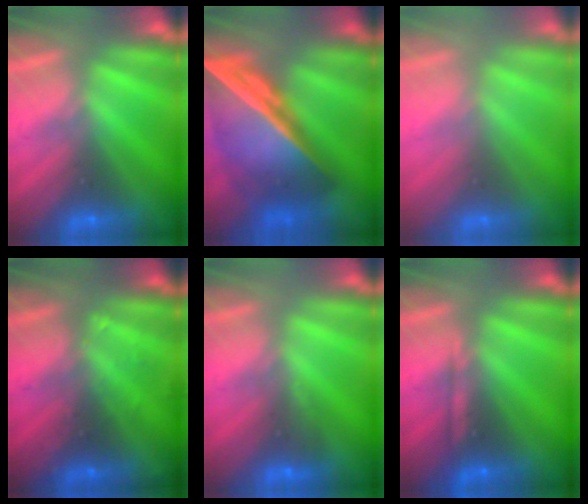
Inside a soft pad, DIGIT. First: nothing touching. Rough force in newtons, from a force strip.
{"total": 7.3}
{"total": 2.9}
{"total": 2.4}
{"total": 2.9}
{"total": 2.1}